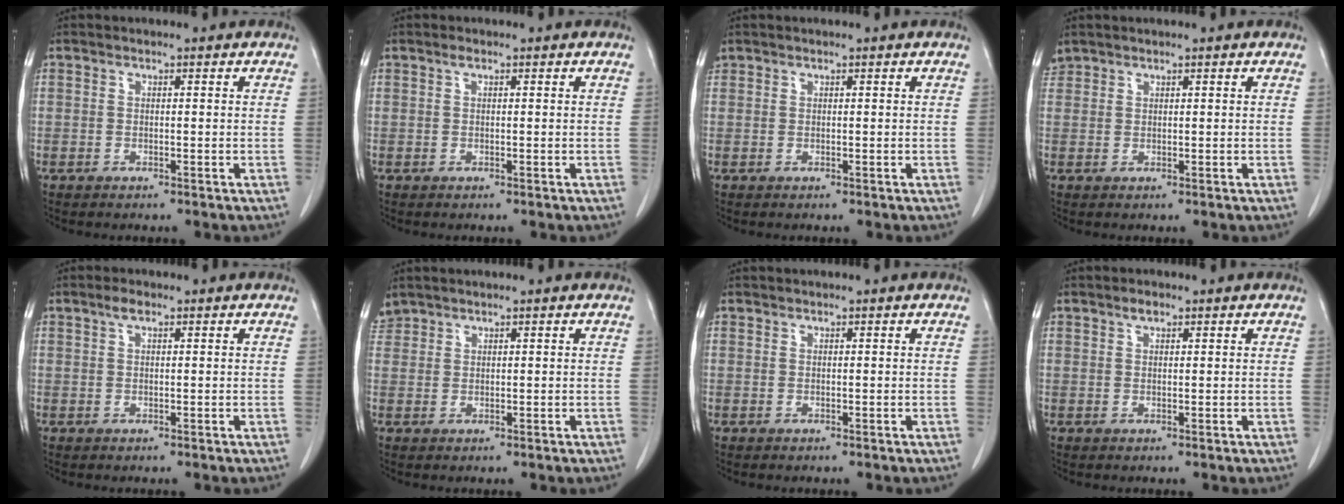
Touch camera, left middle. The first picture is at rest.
{"total": 0.5, "force": [0.3, 0.2, 0.4], "torque": [-0.007, 0.002, 0.004]}
{"total": 0.6, "force": [0.5, 0.4, 0.0], "torque": [-0.002, 0.012, 0.010]}
{"total": 1.4, "force": [1.3, 0.5, -0.1], "torque": [-0.004, 0.014, 0.028]}
{"total": 1.5, "force": [0.9, 0.5, 1.1], "torque": [-0.022, 0.008, 0.016]}
{"total": 2.0, "force": [1.8, 0.6, -0.2], "torque": [-0.003, 0.014, 0.040]}
{"total": 0.0}
{"total": 1.4, "force": [0.9, 0.6, 0.8], "torque": [-0.015, 0.003, 0.016]}